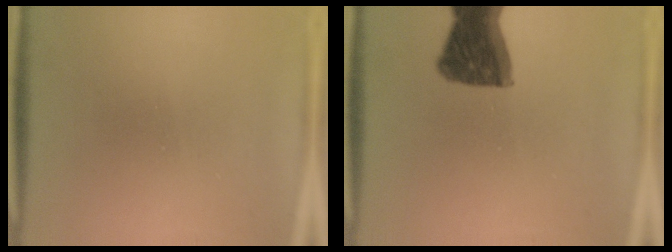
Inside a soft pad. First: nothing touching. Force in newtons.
{"total": 12.9}